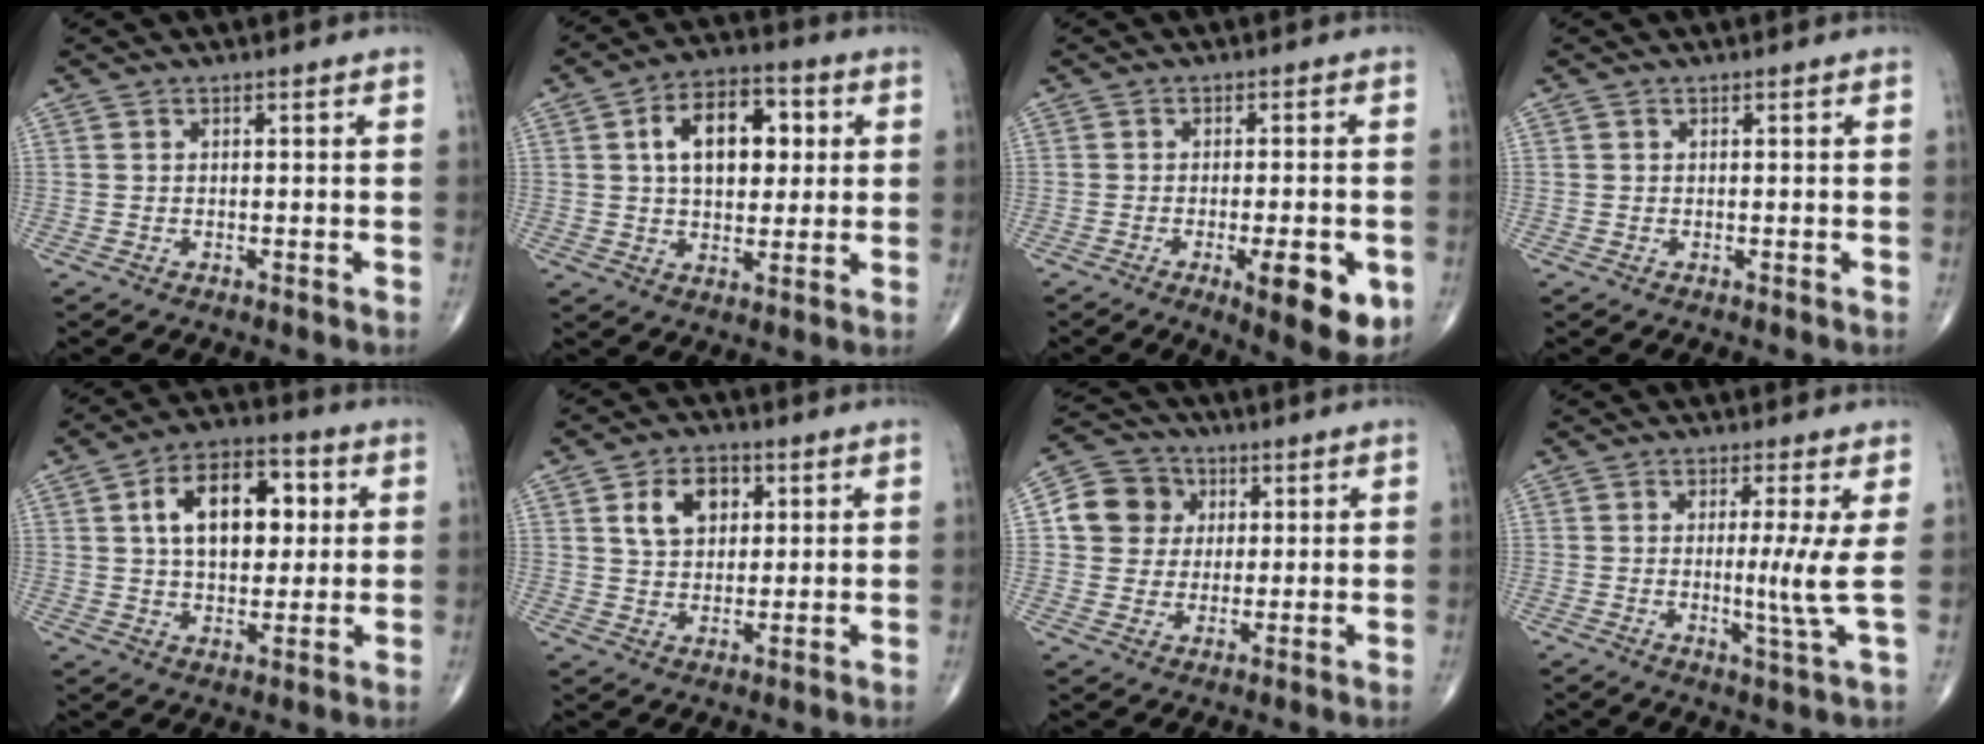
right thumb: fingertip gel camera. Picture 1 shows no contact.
{"total": 13.5, "force": [3.0, 8.2, 10.3], "torque": [-0.131, 0.010, 0.042]}
{"total": 10.9, "force": [-3.8, 3.2, 9.7], "torque": [-0.118, -0.008, -0.044]}
{"total": 0.0}
{"total": 15.2, "force": [3.4, 9.1, 11.7], "torque": [-0.152, 0.010, 0.050]}
{"total": 8.2, "force": [2.8, 5.7, 5.1], "torque": [-0.061, -0.005, 0.047]}
{"total": 9.6, "force": [2.1, 8.9, 3.0], "torque": [-0.026, 0.003, 0.026]}
{"total": 5.4, "force": [0.4, -1.0, 5.3], "torque": [-0.110, -0.021, 0.004]}